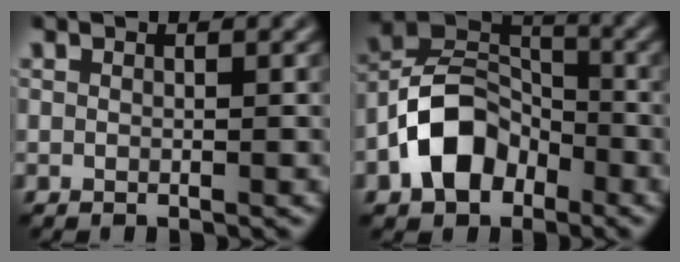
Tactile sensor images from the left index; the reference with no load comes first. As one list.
[{"total": 7.1, "force": [-3.3, 4.9, 4.0], "torque": [-0.068, 0.009, -0.074]}]